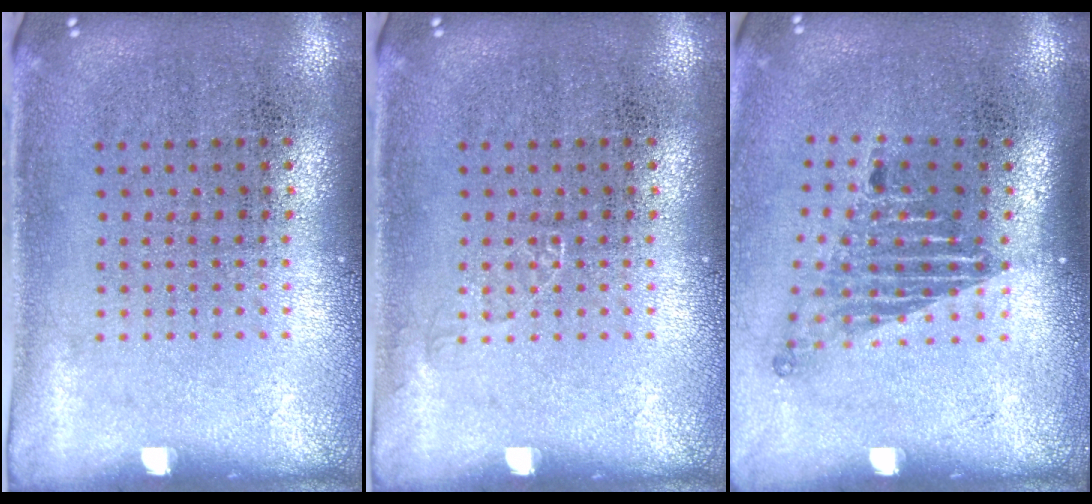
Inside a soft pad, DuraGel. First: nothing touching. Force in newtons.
{"total": 0.6, "press": 0.6, "slide": 0.1}
{"total": 1.7, "press": 1.1, "slide": 1.2}